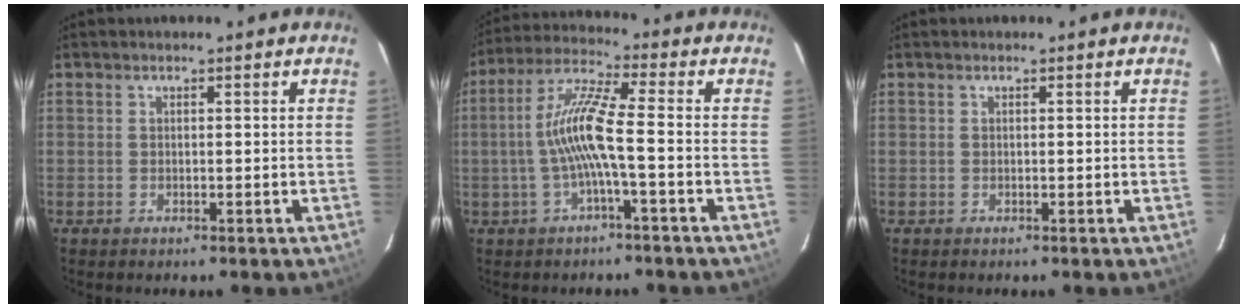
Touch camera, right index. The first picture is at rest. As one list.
[{"total": 9.1, "force": [-1.9, 0.2, 8.9], "torque": [-0.193, 0.012, -0.036]}, {"total": 0.0}]